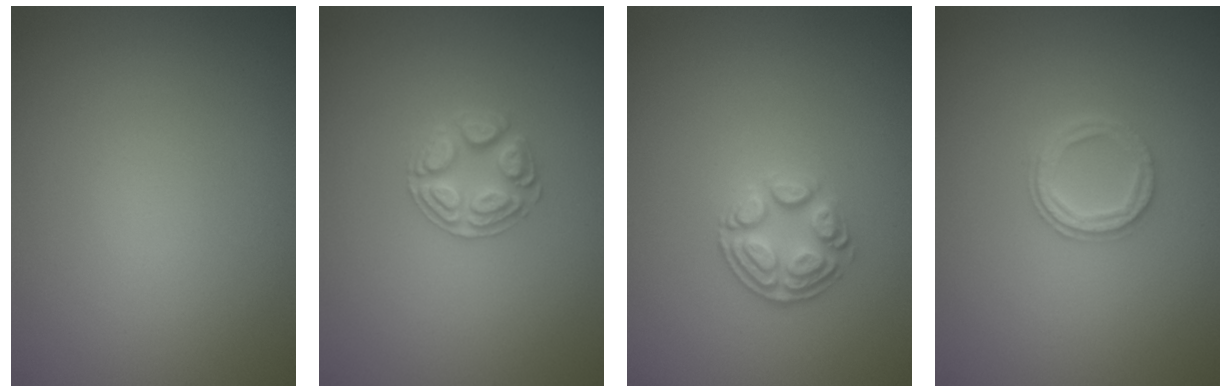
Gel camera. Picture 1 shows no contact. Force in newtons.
{"total": 2.6, "press": 2.6, "slide": 0.2}
{"total": 2.8, "press": 2.6, "slide": 1.2}
{"total": 2.4, "press": 2.4, "slide": 0.4}